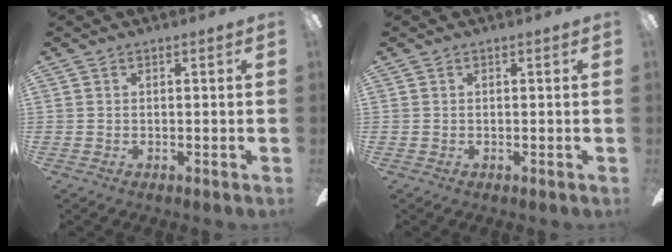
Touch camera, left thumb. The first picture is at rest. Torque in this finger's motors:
{"motor_torque": [-0.06, -0.02, -0.07, 0.05, 0.00]}